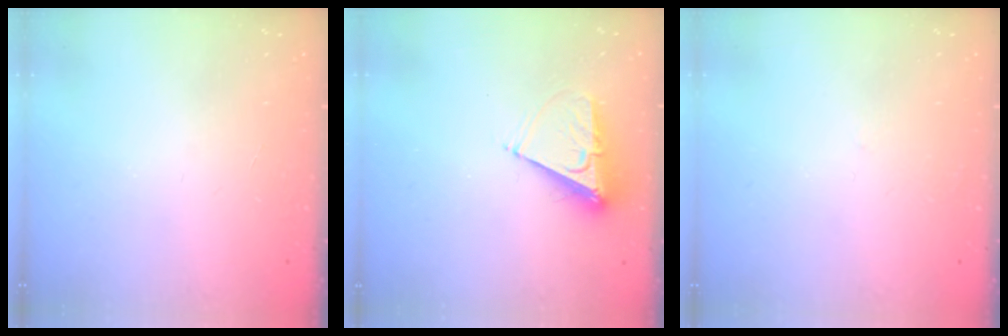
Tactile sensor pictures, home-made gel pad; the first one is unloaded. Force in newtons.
{"total": 8.7, "press": 8.6, "slide": 0.7}
{"total": 2.7, "press": 2.6, "slide": 0.3}